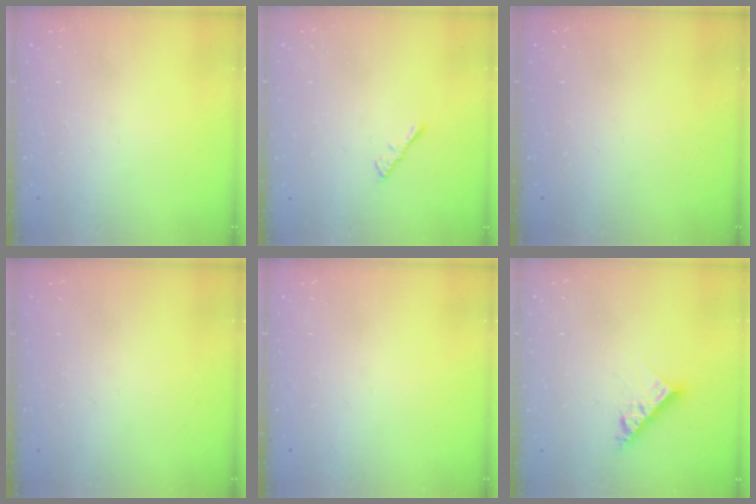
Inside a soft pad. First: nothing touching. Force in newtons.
{"total": 2.2, "press": 2.1, "slide": 0.5}
{"total": 0.0}
{"total": 0.0}
{"total": 0.0}
{"total": 7.1, "press": 7.1, "slide": 0.6}